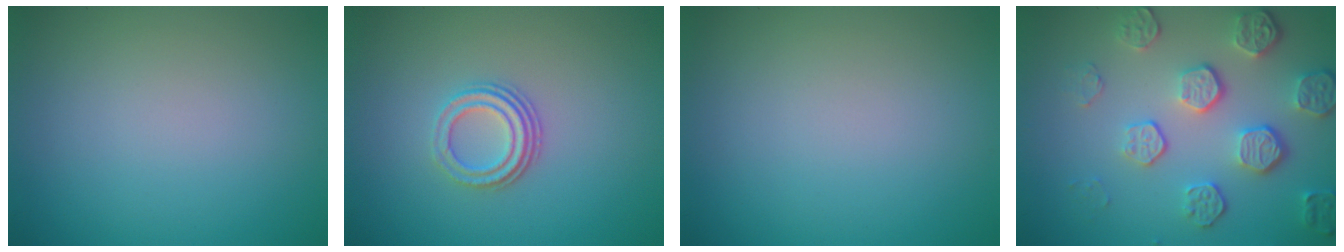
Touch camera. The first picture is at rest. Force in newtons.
{"total": 2.9, "press": 2.2, "slide": 2.0}
{"total": 0.0}
{"total": 5.4, "press": 4.1, "slide": 3.5}